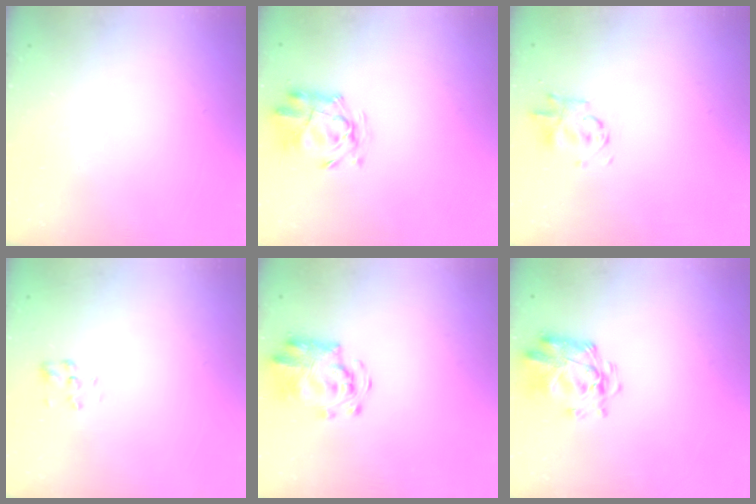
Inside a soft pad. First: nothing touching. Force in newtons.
{"total": 3.1, "press": 2.8, "slide": 1.5}
{"total": 2.9, "press": 2.9, "slide": 0.7}
{"total": 1.4, "press": 1.2, "slide": 0.7}
{"total": 4.4, "press": 4.1, "slide": 1.6}
{"total": 2.8, "press": 2.7, "slide": 0.6}